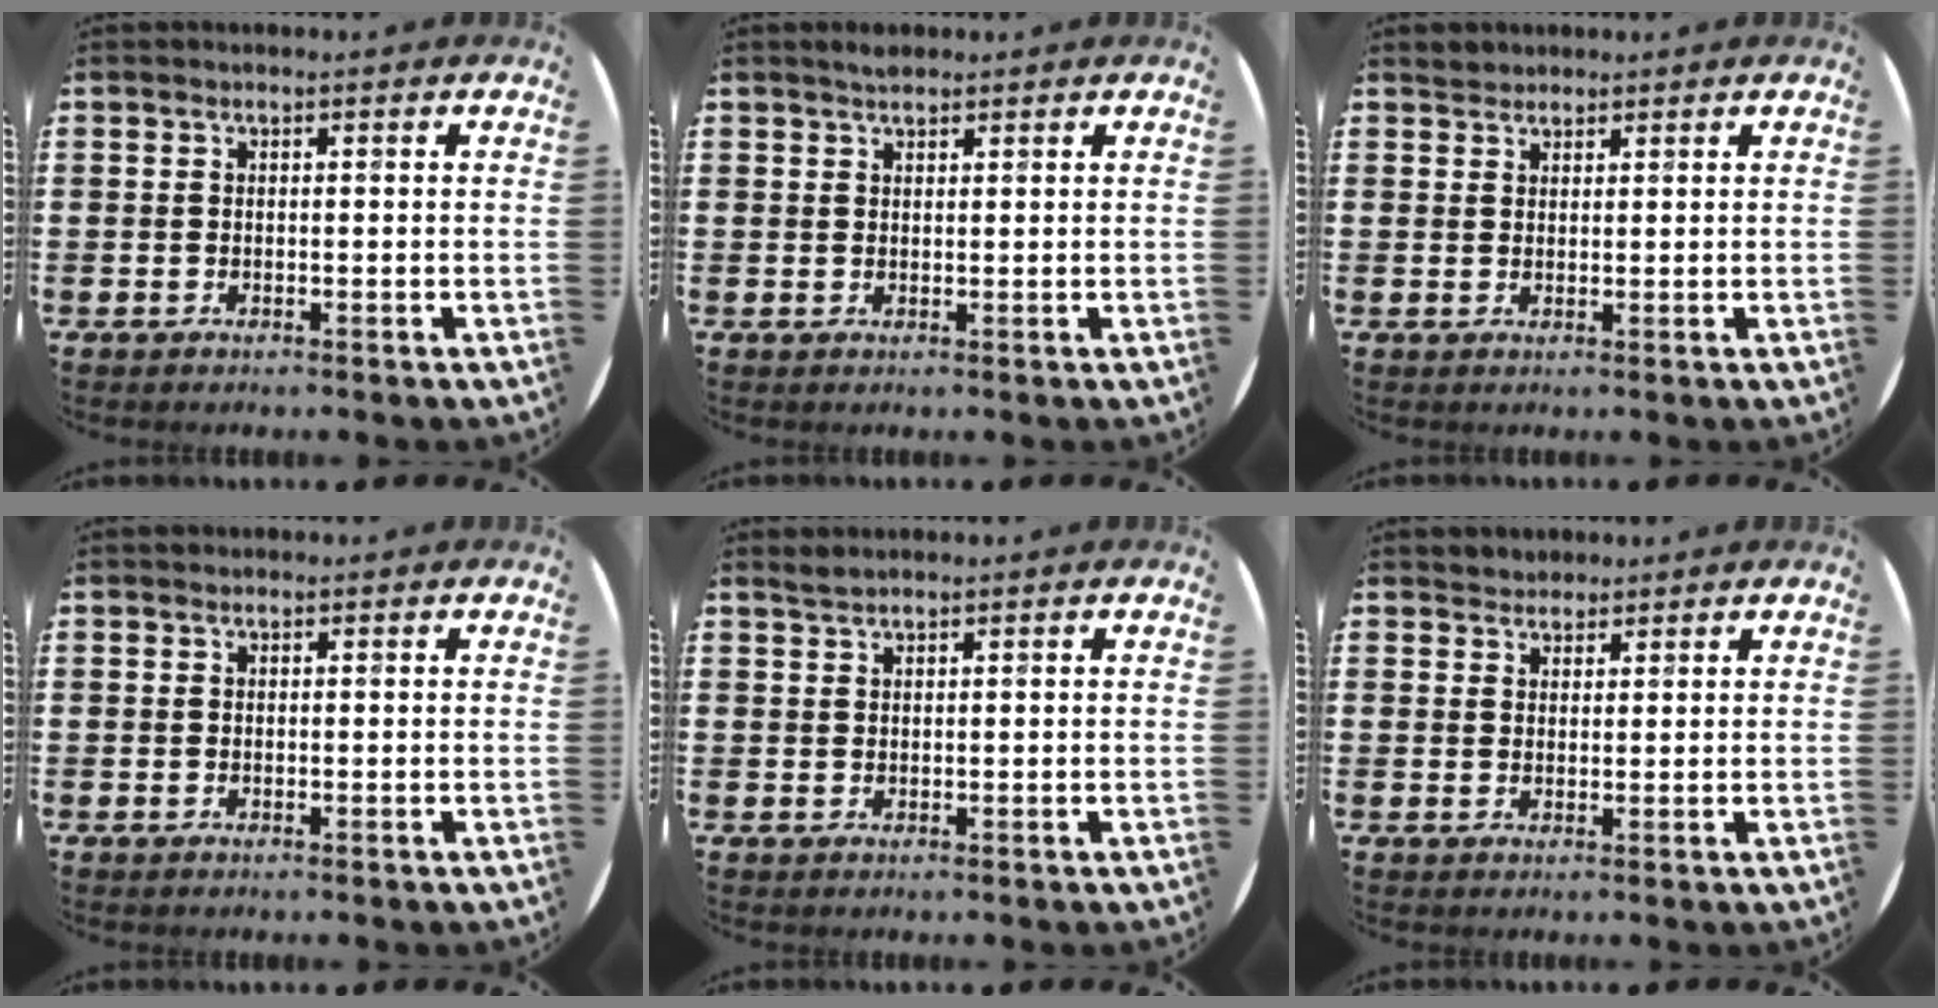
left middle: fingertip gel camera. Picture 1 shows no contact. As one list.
[{"total": 1.3, "force": [1.2, 0.3, 0.3], "torque": [-0.005, 0.004, 0.022]}, {"total": 1.5, "force": [1.4, 0.5, -0.3], "torque": [0.010, -0.001, 0.027]}, {"total": 0.0}, {"total": 1.0, "force": [1.0, -0.1, 0.1], "torque": [-0.002, 0.000, 0.020]}, {"total": 1.8, "force": [1.7, 0.6, -0.3], "torque": [0.004, 0.004, 0.034]}]